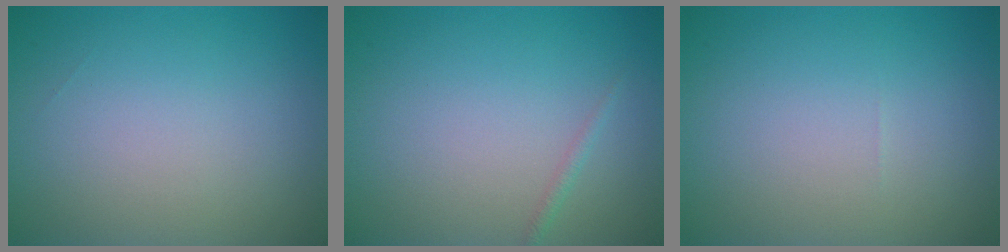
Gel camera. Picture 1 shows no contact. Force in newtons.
{"total": 0.7, "press": 0.7, "slide": 0.0}
{"total": 0.0}